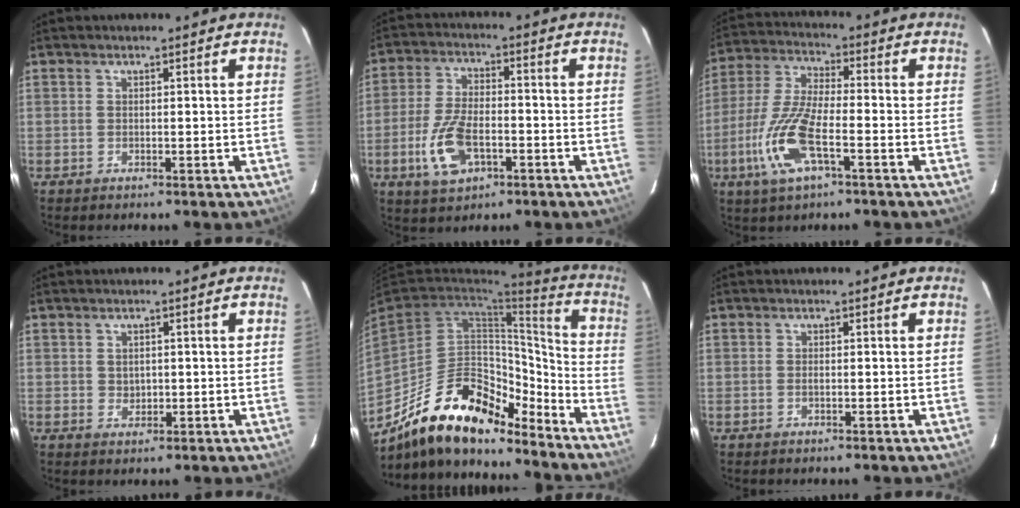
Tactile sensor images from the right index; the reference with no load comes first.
{"total": 10.6, "force": [-4.0, 5.4, 8.2], "torque": [-0.181, -0.004, -0.069]}
{"total": 13.2, "force": [-5.2, 4.0, 11.5], "torque": [-0.256, -0.008, -0.105]}
{"total": 1.9, "force": [0.3, 1.7, 0.8], "torque": [-0.010, 0.003, 0.009]}
{"total": 23.3, "force": [-17.7, 8.9, 12.4], "torque": [-0.224, 0.018, -0.282]}
{"total": 0.5, "force": [-0.1, 0.2, 0.5], "torque": [-0.008, 0.001, -0.001]}